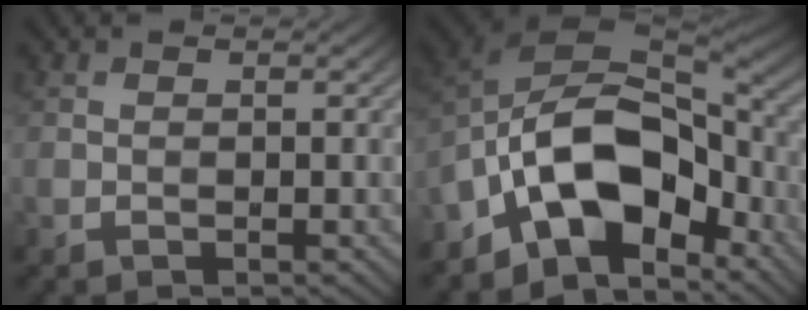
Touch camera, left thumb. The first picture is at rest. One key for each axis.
{"total": 14.5, "fx": -6.6, "fy": 8.1, "fz": 10.1, "tx": -0.178, "ty": -0.009, "tz": -0.132}